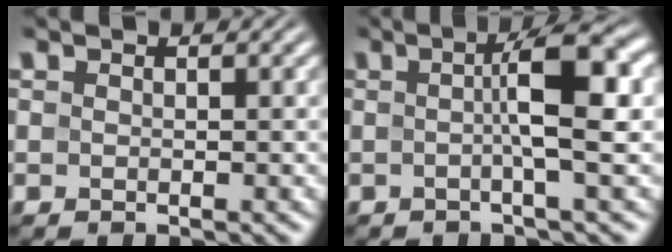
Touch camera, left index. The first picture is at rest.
{"total": 5.6, "force": [0.4, 1.0, 5.5], "torque": [-0.084, 0.014, 0.001]}